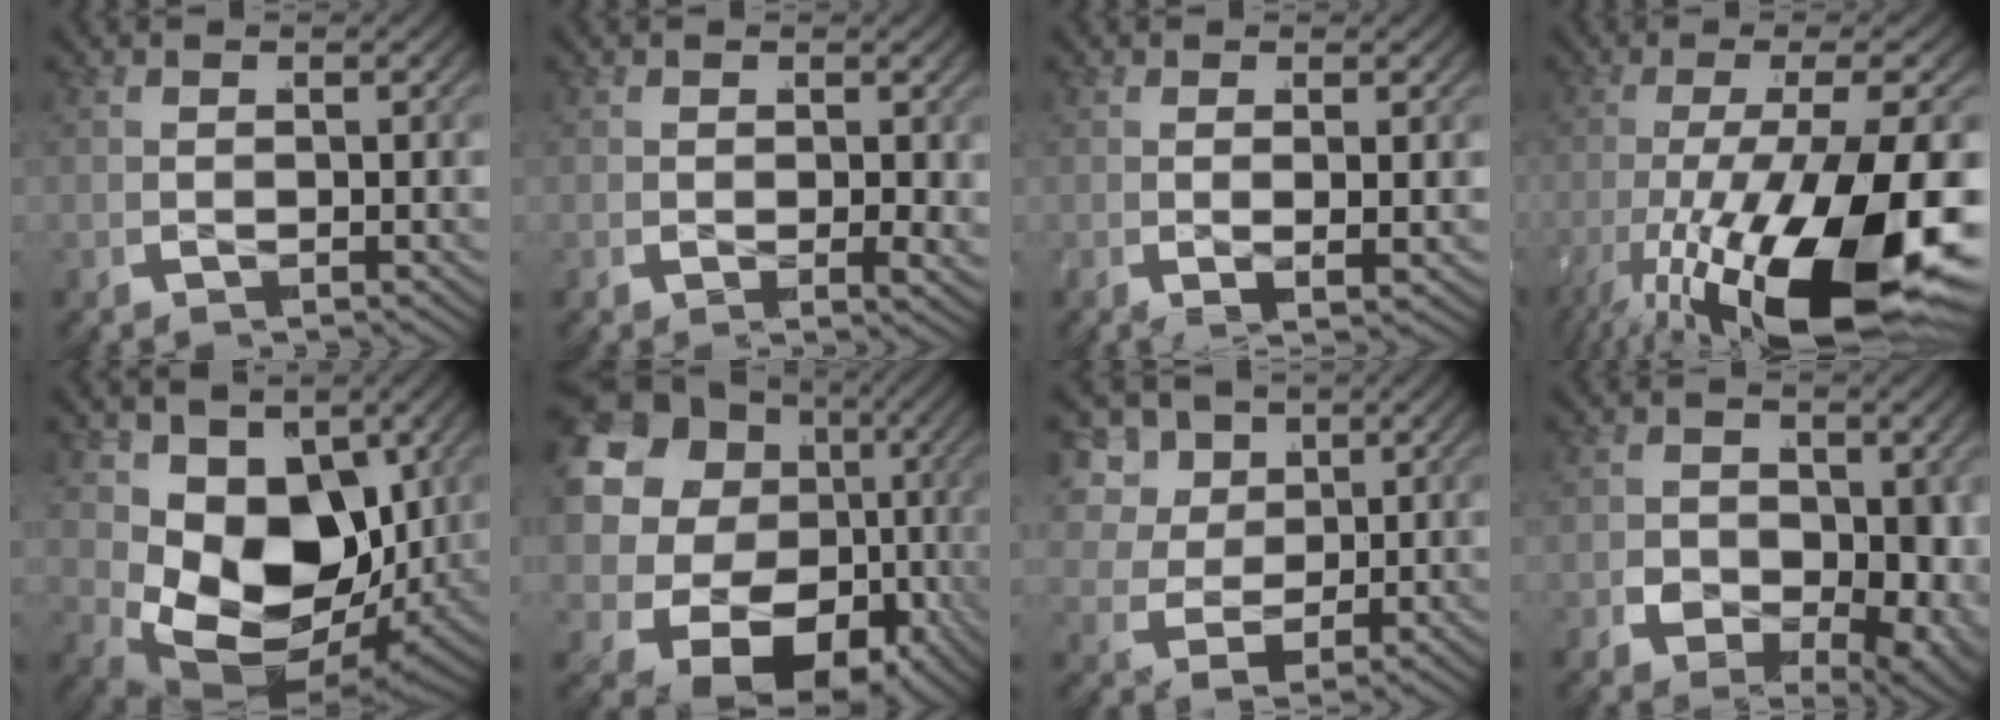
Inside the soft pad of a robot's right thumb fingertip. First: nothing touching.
{"total": 2.3, "force": [0.1, 1.5, 1.8], "torque": [-0.025, -0.015, 0.007]}
{"total": 1.6, "force": [0.0, 0.6, 1.5], "torque": [-0.031, -0.002, -0.002]}
{"total": 16.1, "force": [-4.7, 6.9, 13.8], "torque": [-0.254, -0.031, -0.048]}
{"total": 16.5, "force": [-1.3, 11.2, 12.0], "torque": [-0.247, -0.065, 0.009]}
{"total": 21.4, "force": [-0.7, 15.9, 14.2], "torque": [-0.303, -0.031, -0.003]}
{"total": 10.2, "force": [2.7, 8.5, 4.9], "torque": [-0.124, -0.006, 0.032]}
{"total": 9.0, "force": [-1.5, 6.3, 6.2], "torque": [-0.118, -0.052, 0.002]}